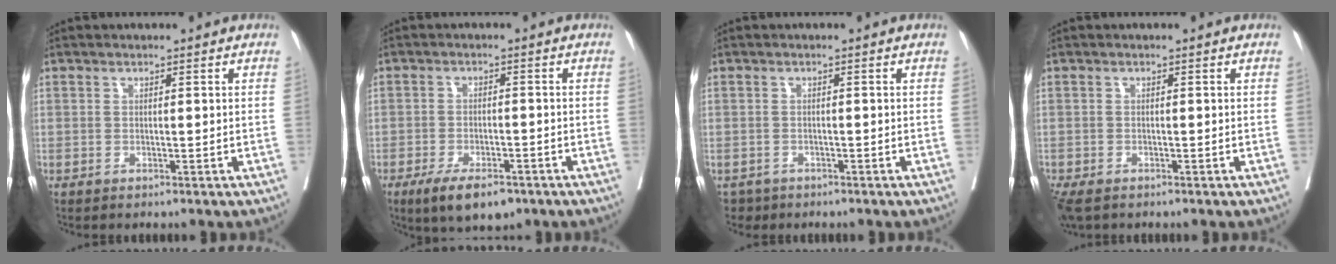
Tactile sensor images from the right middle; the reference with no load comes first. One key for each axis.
{"total": 7.3, "fx": -4.9, "fy": 2.8, "fz": 4.6, "tx": -0.074, "ty": -0.006, "tz": -0.077}
{"total": 2.6, "fx": -1.9, "fy": 1.8, "fz": -0.1, "tx": 0.002, "ty": 0.003, "tz": -0.034}
{"total": 5.5, "fx": -3.7, "fy": 2.9, "fz": 2.9, "tx": -0.067, "ty": -0.014, "tz": -0.061}